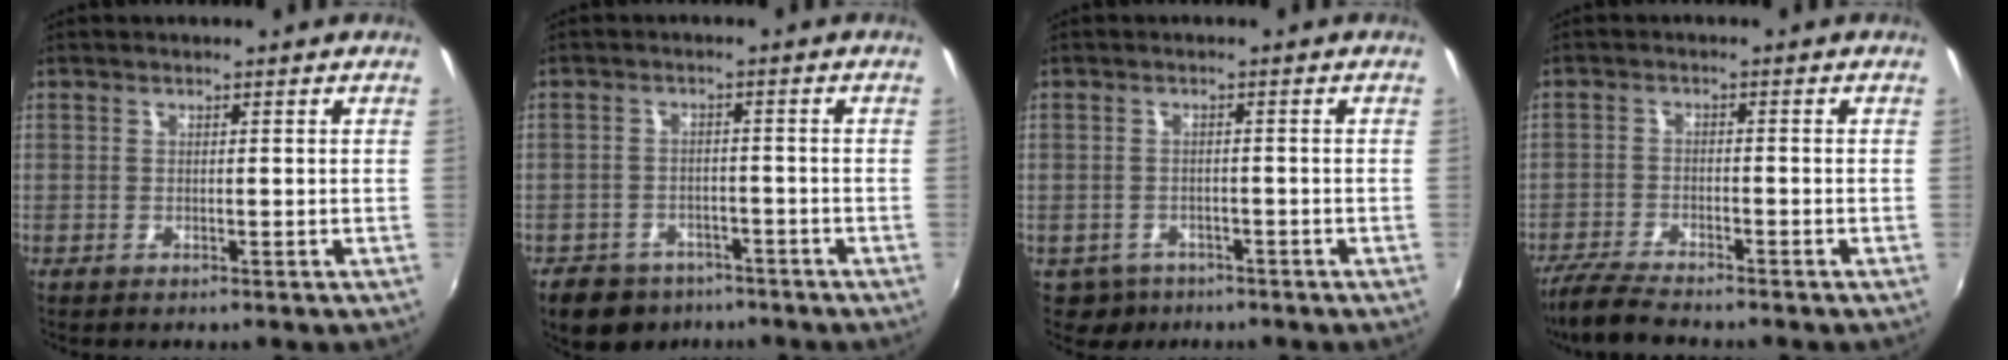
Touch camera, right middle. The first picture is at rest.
{"total": 9.8, "force": [-7.2, 5.9, 3.2], "torque": [-0.085, 0.005, -0.101]}
{"total": 3.7, "force": [-2.3, 2.8, 0.5], "torque": [-0.021, -0.001, -0.033]}
{"total": 6.9, "force": [-6.2, 0.6, 3.0], "torque": [-0.083, -0.023, -0.115]}